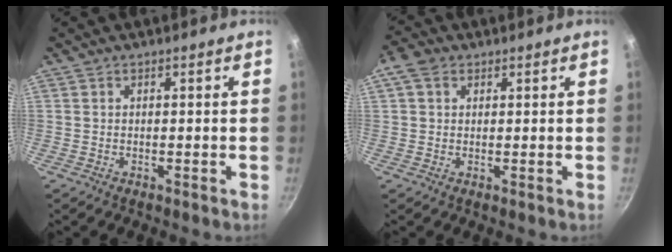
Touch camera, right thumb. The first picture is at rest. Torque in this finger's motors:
{"motor_torque": [0.07, 0.09, 0.26, -0.24, 0.23]}